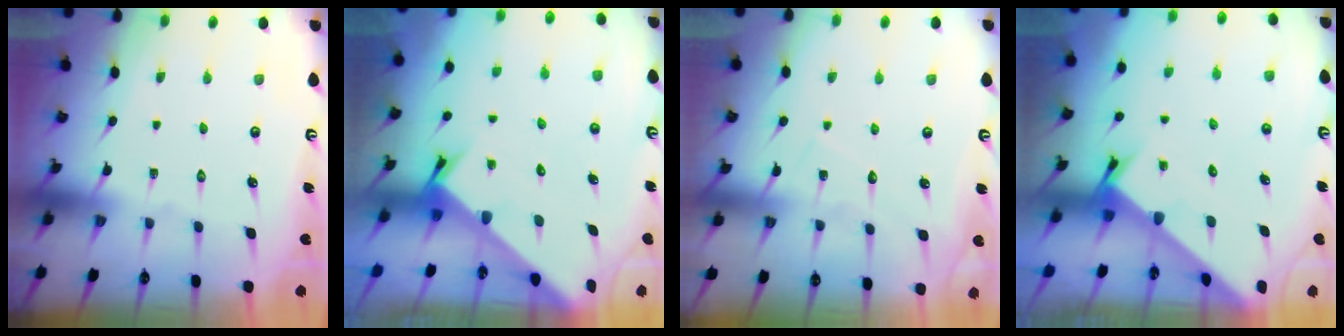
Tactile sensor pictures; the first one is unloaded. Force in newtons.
{"total": 2.5, "press": 2.5, "slide": 0.2}
{"total": 6.1, "press": 6.1, "slide": 0.1}
{"total": 2.3, "press": 2.3, "slide": 0.0}